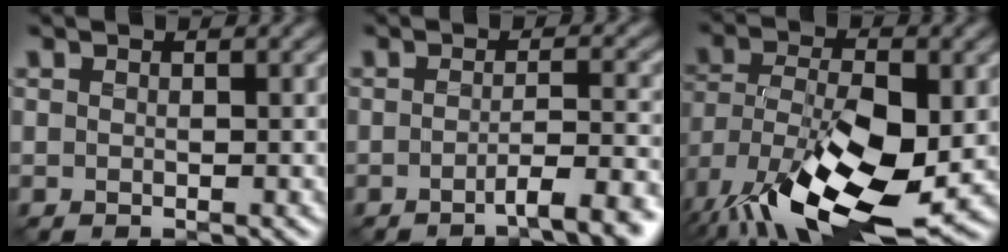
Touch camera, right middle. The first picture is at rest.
{"total": 3.7, "force": [-2.3, 0.6, 2.9], "torque": [-0.038, 0.005, -0.049]}
{"total": 15.0, "force": [-6.5, 6.6, 11.8], "torque": [-0.239, -0.036, -0.111]}